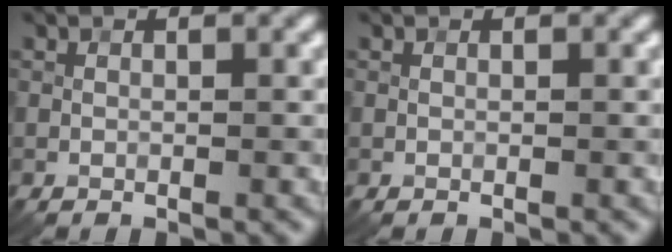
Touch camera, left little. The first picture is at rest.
{"total": 0.0}